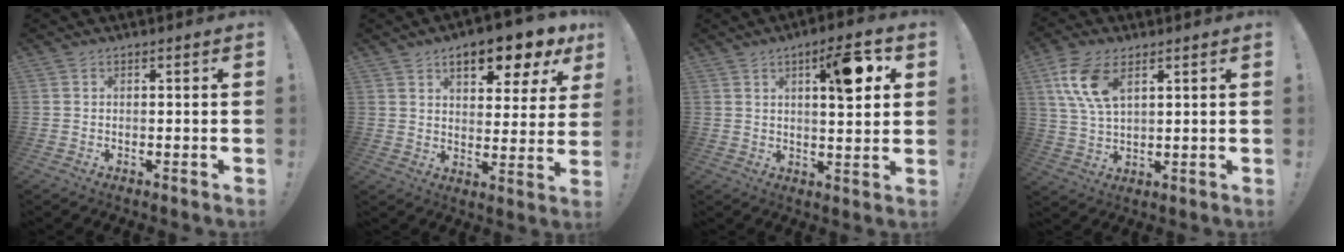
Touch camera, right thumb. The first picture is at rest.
{"total": 11.3, "force": [6.7, 4.1, 8.1], "torque": [-0.113, -0.039, 0.106]}
{"total": 11.8, "force": [4.4, 3.6, 10.3], "torque": [-0.135, -0.012, 0.062]}
{"total": 11.8, "force": [5.4, 6.2, 8.3], "torque": [-0.173, -0.012, 0.101]}